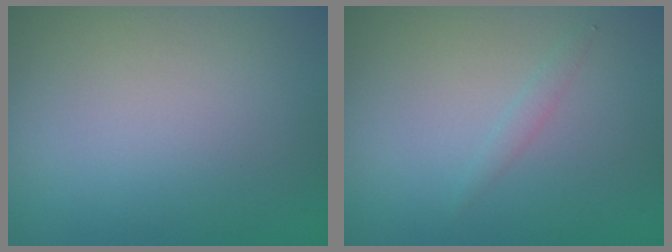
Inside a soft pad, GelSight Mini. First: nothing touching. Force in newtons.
{"total": 0.8, "press": 0.8, "slide": 0.0}